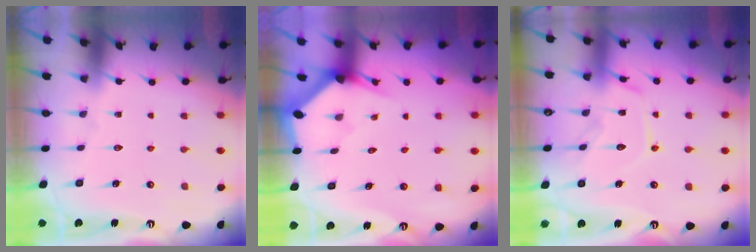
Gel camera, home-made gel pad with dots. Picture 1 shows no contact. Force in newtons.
{"total": 2.4, "press": 2.4, "slide": 0.2}
{"total": 12.8, "press": 12.7, "slide": 1.2}